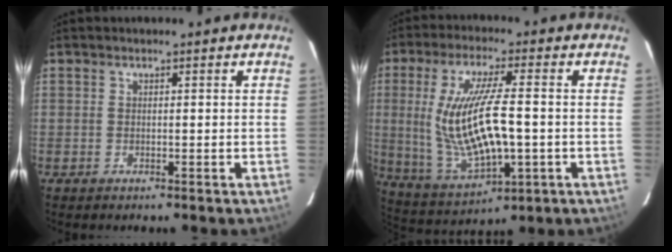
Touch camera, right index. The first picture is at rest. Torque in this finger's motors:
{"motor_torque": [1.48, 0.06, 1.05, 0.20]}